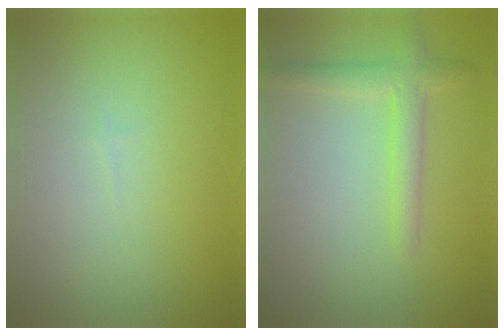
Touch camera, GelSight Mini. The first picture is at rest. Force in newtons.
{"total": 2.4, "press": 2.4, "slide": 0.1}